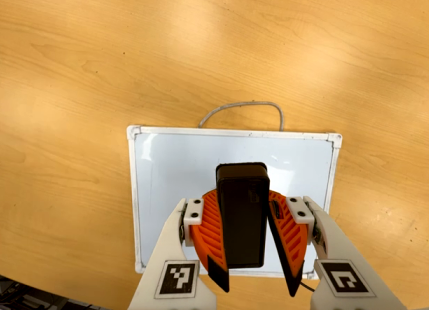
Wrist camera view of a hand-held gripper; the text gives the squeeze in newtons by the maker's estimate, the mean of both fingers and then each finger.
{"total": 9.6, "left": 9.8, "right": 9.4}